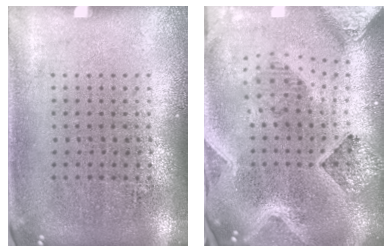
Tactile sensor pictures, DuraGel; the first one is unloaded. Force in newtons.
{"total": 4.2, "press": 3.2, "slide": 2.6}